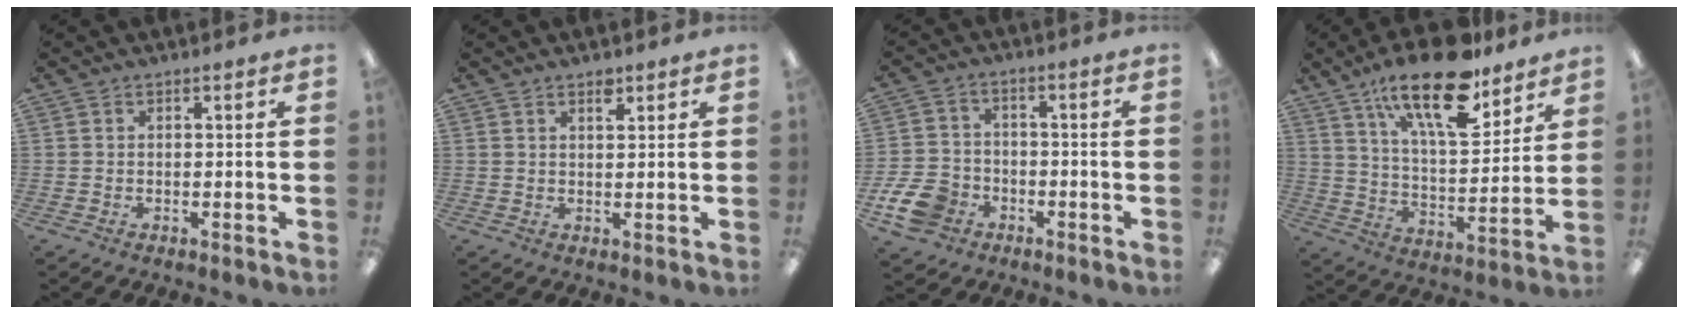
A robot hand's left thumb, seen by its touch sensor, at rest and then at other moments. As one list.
[{"total": 2.5, "force": [1.9, 1.0, 1.3], "torque": [-0.011, -0.006, 0.030]}, {"total": 9.6, "force": [-4.7, 7.1, 4.5], "torque": [-0.109, 0.029, -0.086]}, {"total": 21.5, "force": [14.3, 8.1, 13.8], "torque": [-0.229, -0.075, 0.240]}]